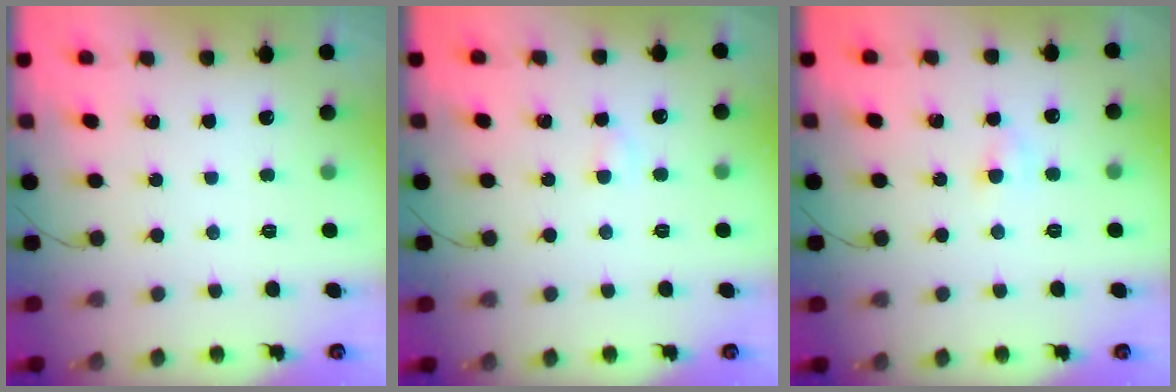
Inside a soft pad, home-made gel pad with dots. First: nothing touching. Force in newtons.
{"total": 2.6, "press": 2.4, "slide": 0.8}
{"total": 3.0, "press": 2.8, "slide": 1.2}